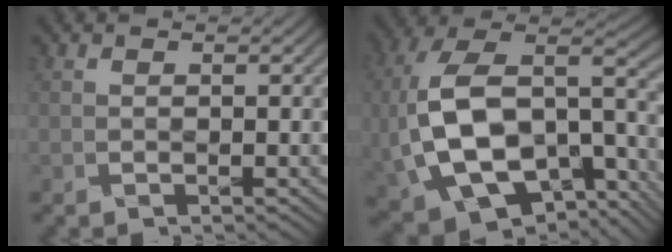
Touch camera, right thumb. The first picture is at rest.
{"total": 18.7, "force": [-4.7, 11.6, 13.9], "torque": [-0.311, -0.026, -0.048]}